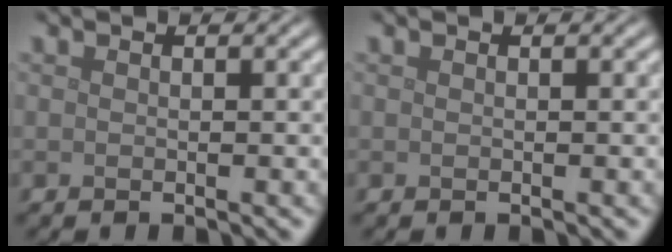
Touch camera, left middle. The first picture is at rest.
{"total": 0.0}